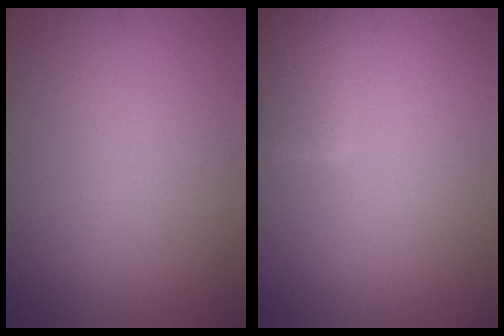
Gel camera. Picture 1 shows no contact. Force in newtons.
{"total": 2.6, "press": 2.5, "slide": 0.2}